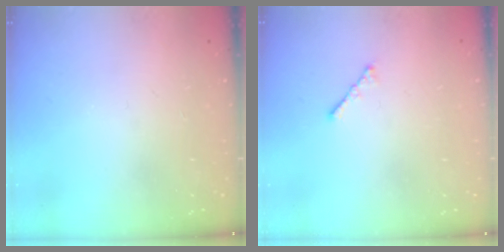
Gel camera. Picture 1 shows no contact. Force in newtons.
{"total": 1.9, "press": 1.8, "slide": 0.5}